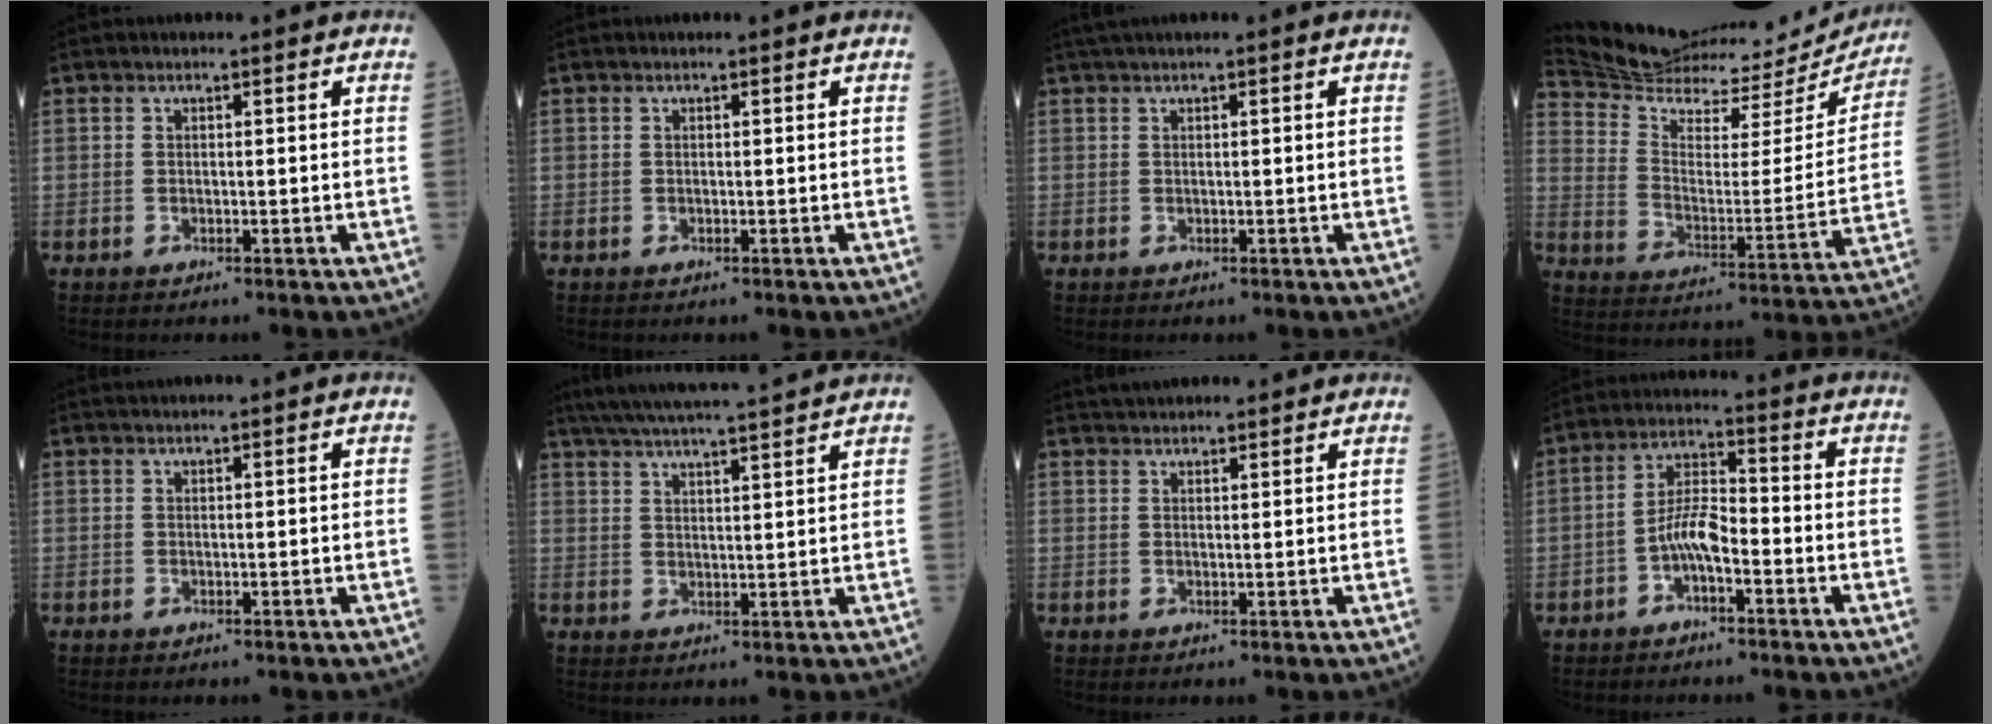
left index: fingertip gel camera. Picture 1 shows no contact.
{"total": 0.0}
{"total": 1.4, "force": [0.9, -0.2, 1.0], "torque": [-0.026, 0.019, 0.022]}
{"total": 27.9, "force": [26.6, 5.3, 6.6], "torque": [-0.122, -0.069, 0.355]}
{"total": 2.0, "force": [1.8, -0.3, 0.6], "torque": [-0.007, 0.022, 0.033]}
{"total": 15.0, "force": [13.6, -0.3, 6.5], "torque": [-0.121, 0.021, 0.198]}
{"total": 7.8, "force": [7.3, 1.2, 2.3], "torque": [-0.035, 0.035, 0.102]}
{"total": 5.4, "force": [-2.5, 1.6, 4.5], "torque": [-0.091, 0.012, -0.049]}